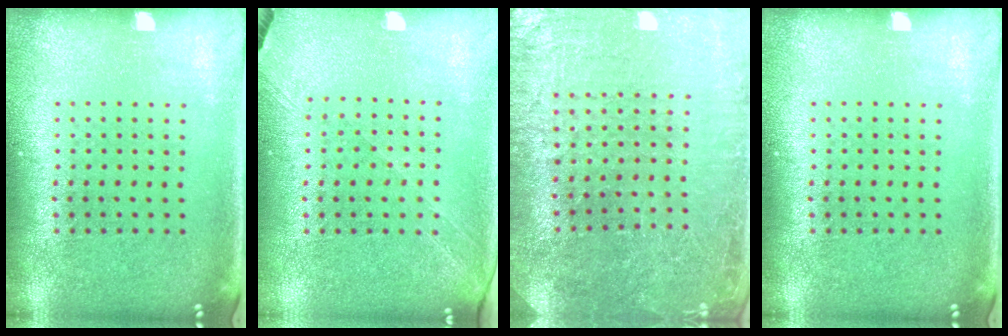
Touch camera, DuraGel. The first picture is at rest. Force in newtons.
{"total": 1.4, "press": 1.2, "slide": 0.8}
{"total": 2.0, "press": 2.0, "slide": 0.3}
{"total": 0.0}